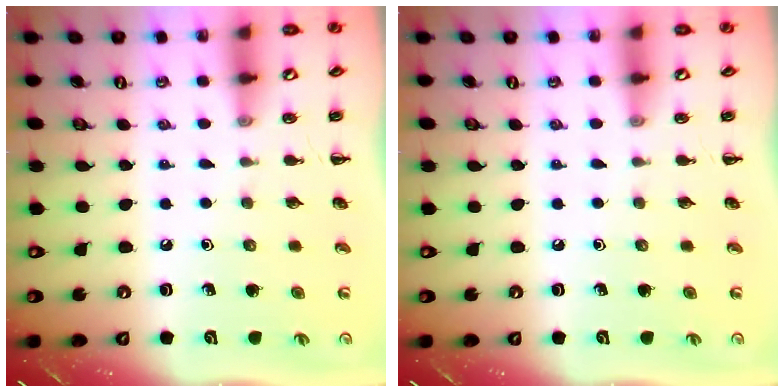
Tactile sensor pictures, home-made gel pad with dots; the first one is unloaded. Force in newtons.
{"total": 0.0}